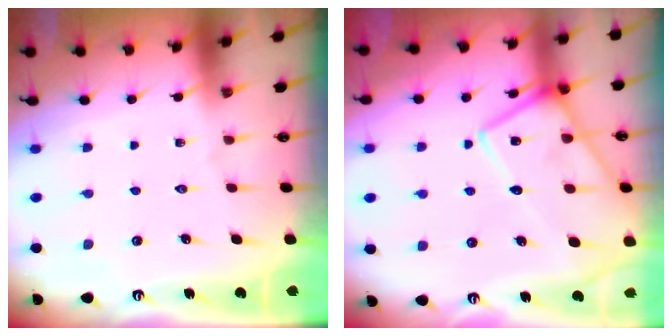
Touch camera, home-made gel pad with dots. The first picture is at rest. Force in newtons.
{"total": 17.0, "press": 17.0, "slide": 1.4}